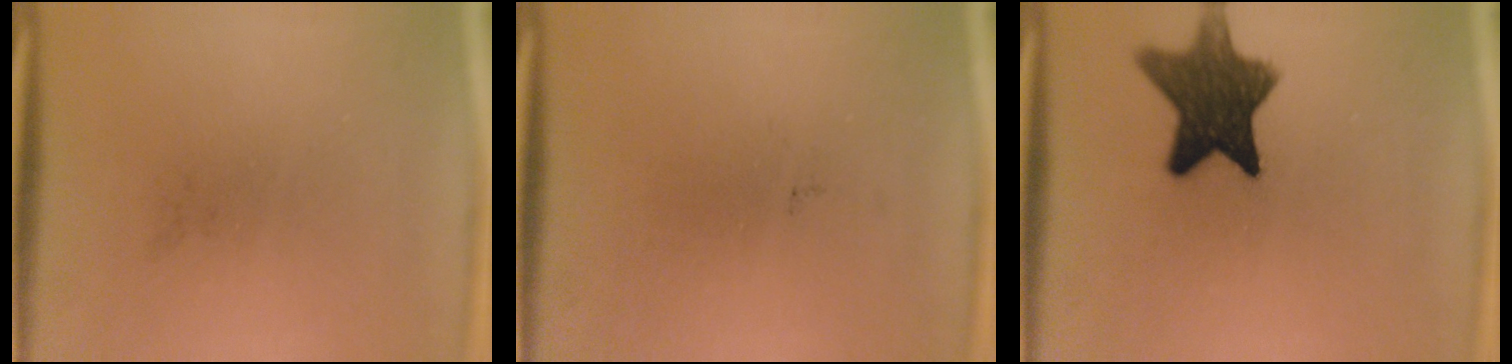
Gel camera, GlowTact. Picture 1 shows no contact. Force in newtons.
{"total": 0.0}
{"total": 11.3}